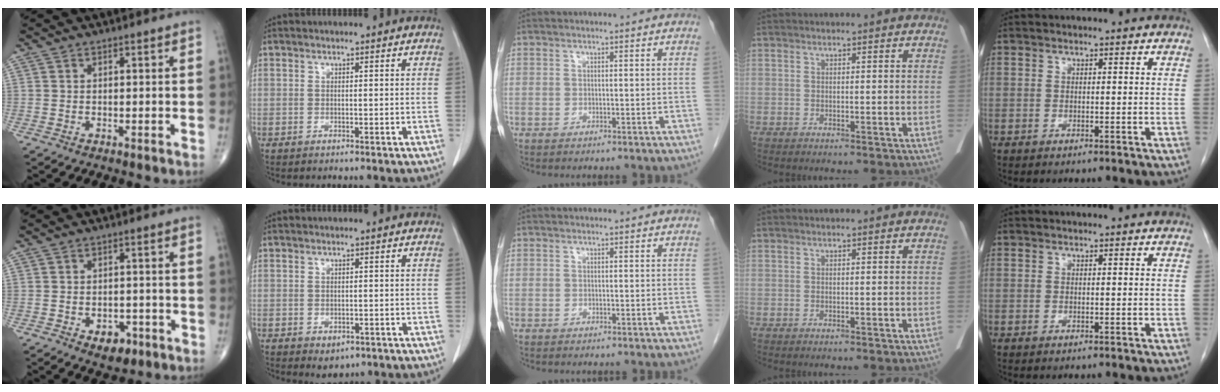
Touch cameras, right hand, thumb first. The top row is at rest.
{"thumb": {"total": 4.8, "force": [-2.2, 3.1, 3.0], "torque": [-0.022, 0.012, -0.025]}, "index": {"total": 2.4, "force": [-1.2, 1.6, 1.3], "torque": [-0.012, -0.001, -0.004]}}